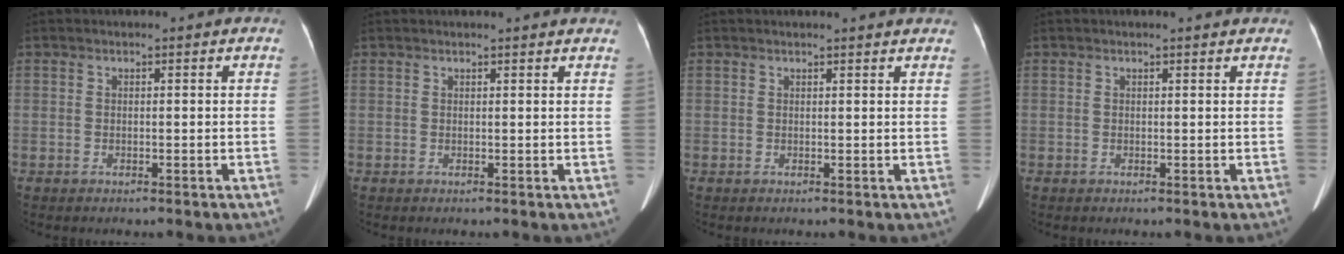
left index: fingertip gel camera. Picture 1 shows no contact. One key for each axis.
{"total": 4.0, "fx": 3.8, "fy": 0.2, "fz": 1.1, "tx": -0.016, "ty": 0.008, "tz": 0.031}
{"total": 4.0, "fx": 3.9, "fy": 0.1, "fz": 1.1, "tx": -0.017, "ty": 0.007, "tz": 0.034}
{"total": 1.2, "fx": 1.1, "fy": 0.2, "fz": 0.3, "tx": -0.015, "ty": 0.006, "tz": 0.009}